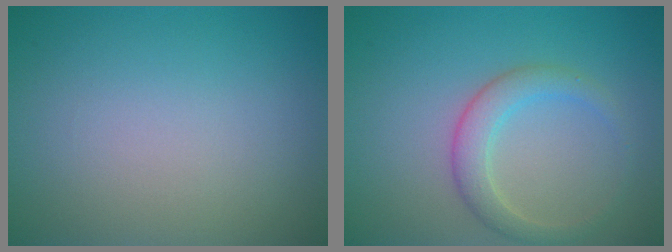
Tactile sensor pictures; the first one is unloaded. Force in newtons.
{"total": 2.8, "press": 2.8, "slide": 0.0}